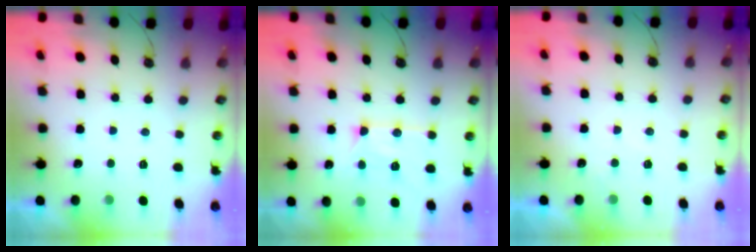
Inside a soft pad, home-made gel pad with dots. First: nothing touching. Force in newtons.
{"total": 13.0, "press": 13.0, "slide": 1.1}
{"total": 3.4, "press": 3.4, "slide": 0.4}